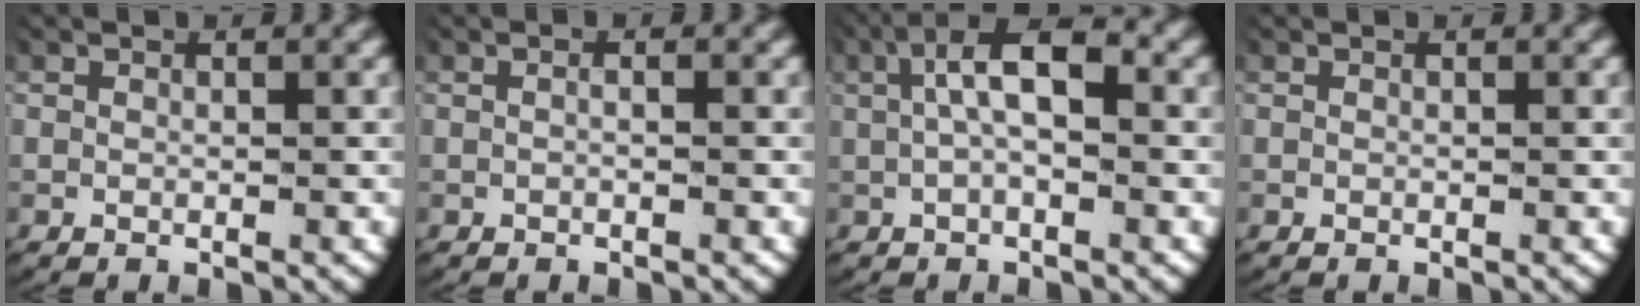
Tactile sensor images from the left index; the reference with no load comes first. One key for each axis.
{"total": 0.6, "fx": -0.1, "fy": 0.1, "fz": 0.6, "tx": -0.013, "ty": 0.000, "tz": -0.001}
{"total": 5.5, "fx": 0.9, "fy": 2.4, "fz": 4.8, "tx": -0.074, "ty": 0.012, "tz": 0.011}
{"total": 0.0}